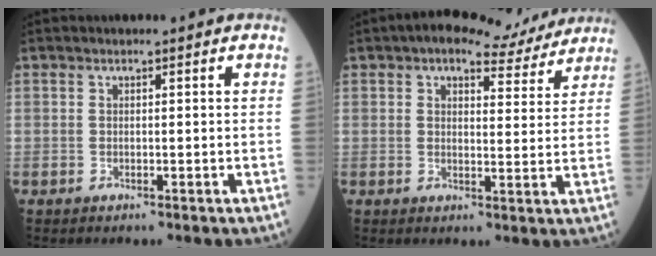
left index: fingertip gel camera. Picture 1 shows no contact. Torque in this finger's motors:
{"motor_torque": [1.15, -0.99, 0.34, 0.04]}